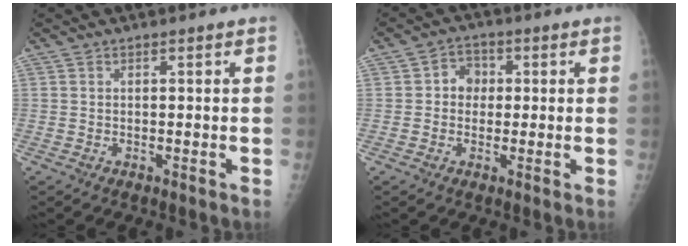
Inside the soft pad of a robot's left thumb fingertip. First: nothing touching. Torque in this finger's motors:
{"motor_torque": [0.32, 0.33, -0.01, -0.23, 0.01]}